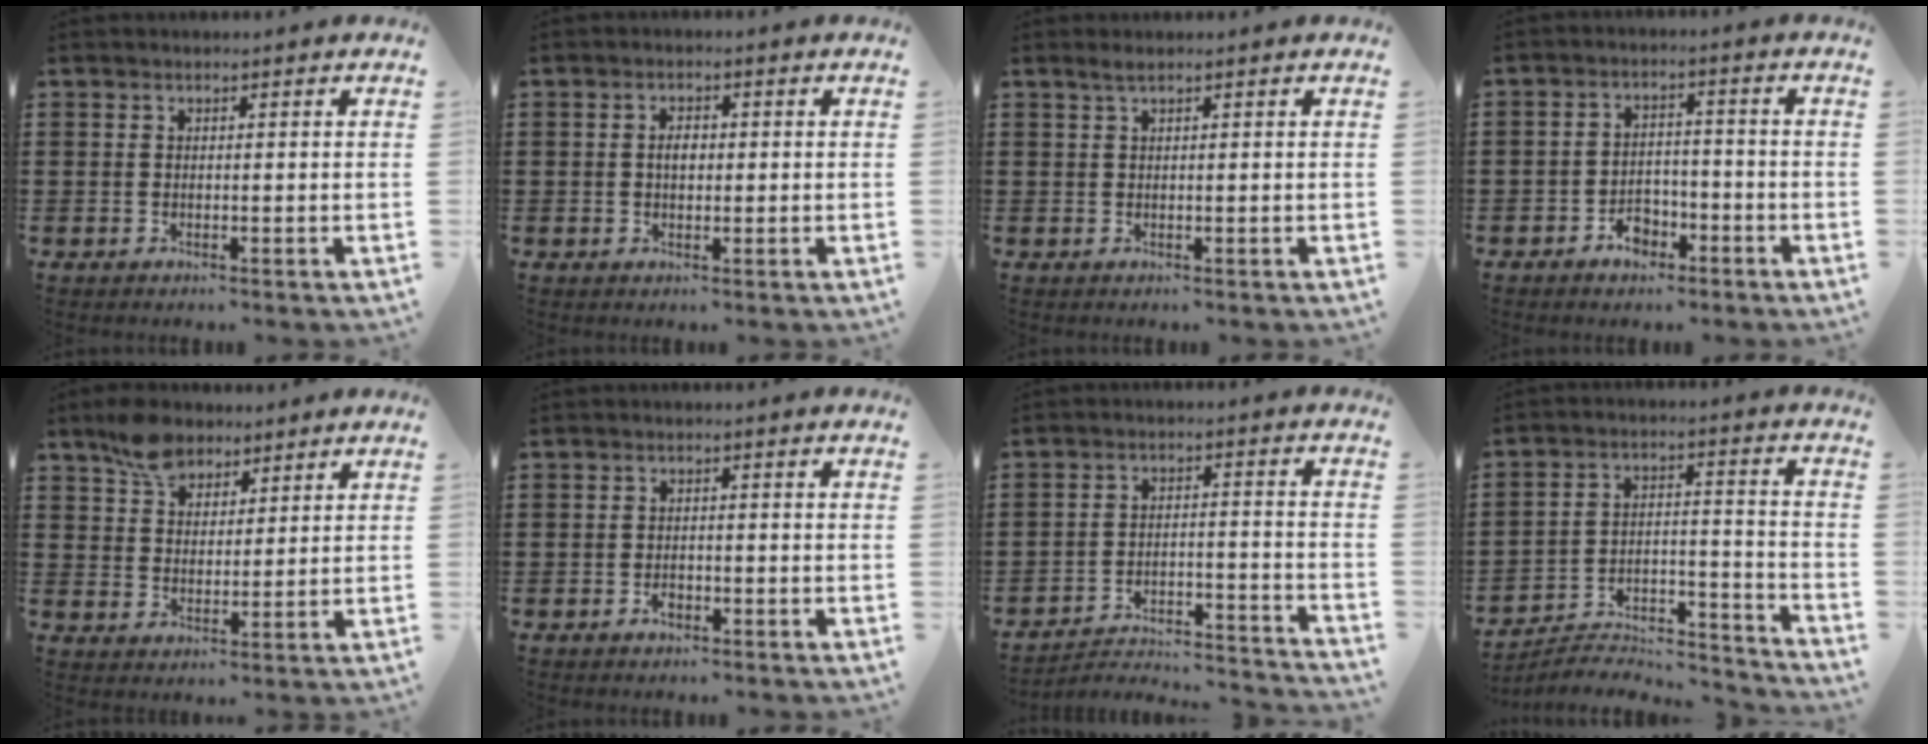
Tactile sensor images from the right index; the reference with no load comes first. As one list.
[{"total": 2.2, "force": [0.0, 1.1, 1.9], "torque": [-0.037, 0.005, -0.001]}, {"total": 1.0, "force": [0.7, 0.1, 0.7], "torque": [-0.016, 0.001, 0.013]}, {"total": 3.9, "force": [-2.7, 2.4, 1.3], "torque": [-0.024, 0.009, -0.053]}, {"total": 4.4, "force": [2.5, 1.3, 3.4], "torque": [-0.076, 0.006, 0.043]}, {"total": 1.3, "force": [-0.8, 0.8, 0.5], "torque": [-0.011, -0.003, -0.015]}, {"total": 3.2, "force": [-3.0, 0.5, 0.8], "torque": [-0.023, -0.005, -0.069]}, {"total": 5.2, "force": [-5.0, 0.9, 1.1], "torque": [-0.018, 0.003, -0.102]}]